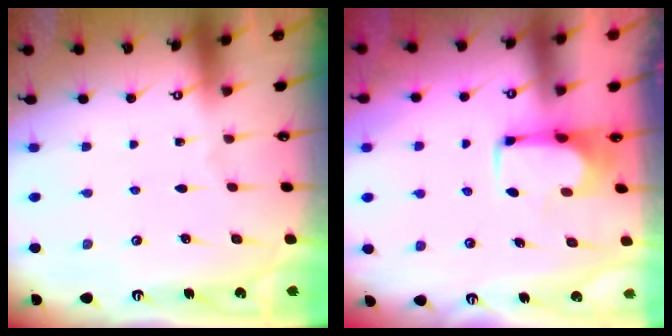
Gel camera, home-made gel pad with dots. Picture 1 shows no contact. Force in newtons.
{"total": 0.0}